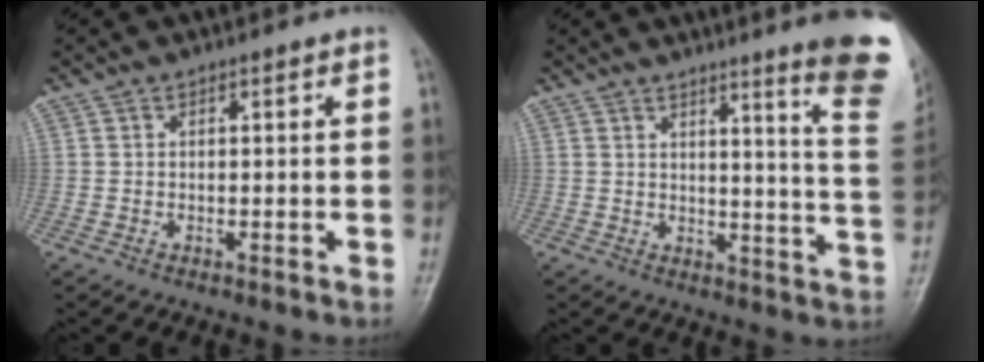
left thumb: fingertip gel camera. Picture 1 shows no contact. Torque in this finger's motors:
{"motor_torque": [2.29, 1.01, 1.41, -1.35, 0.12]}